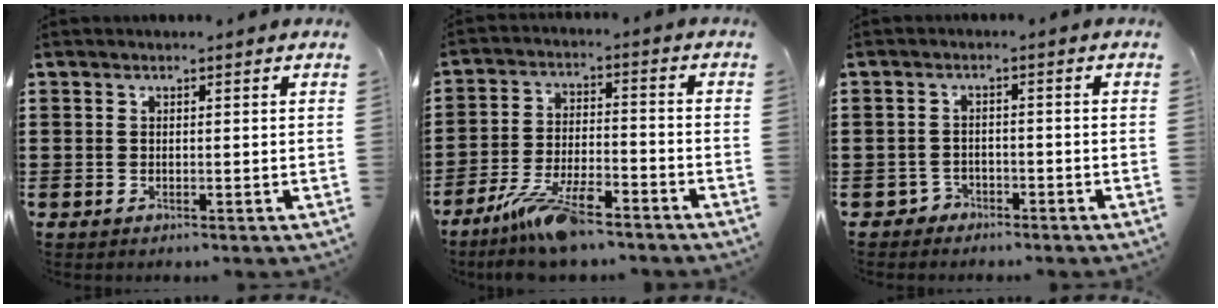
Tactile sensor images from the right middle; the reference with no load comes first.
{"total": 9.5, "force": [-7.1, 2.2, 5.8], "torque": [-0.123, 0.003, -0.136]}
{"total": 2.1, "force": [-1.9, 0.9, 0.0], "torque": [-0.010, -0.001, -0.041]}